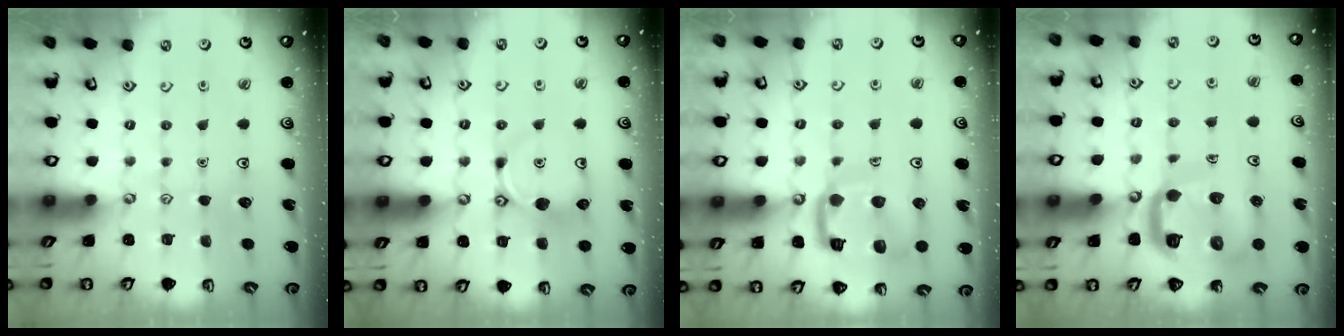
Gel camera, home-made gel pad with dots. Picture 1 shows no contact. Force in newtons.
{"total": 9.4, "press": 9.4, "slide": 0.6}
{"total": 14.3, "press": 14.3, "slide": 1.5}
{"total": 13.6, "press": 13.5, "slide": 1.6}